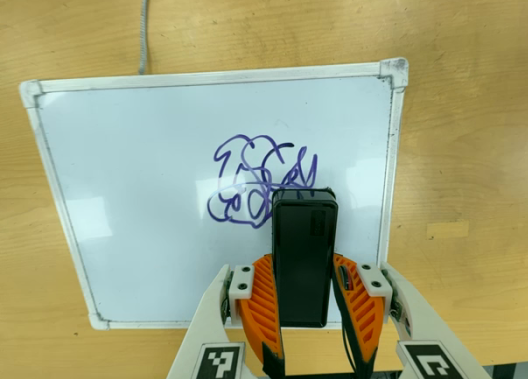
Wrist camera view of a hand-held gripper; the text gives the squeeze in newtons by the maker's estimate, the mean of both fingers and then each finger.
{"total": 4.1, "left": 2.7, "right": 5.5}